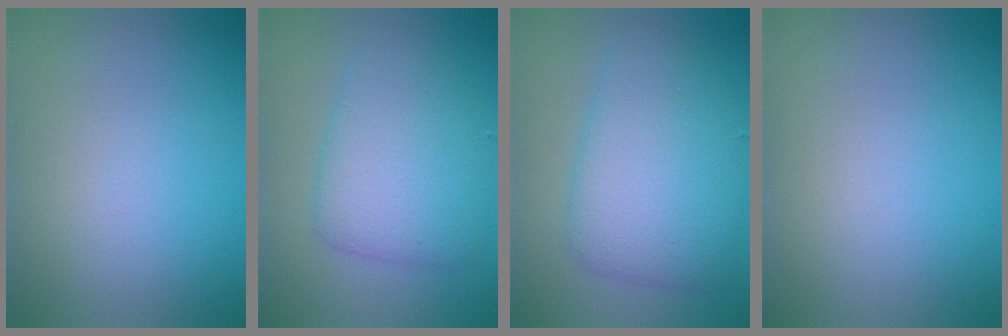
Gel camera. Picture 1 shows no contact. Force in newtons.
{"total": 5.4, "press": 5.4, "slide": 0.2}
{"total": 6.3, "press": 6.2, "slide": 0.1}
{"total": 0.0}